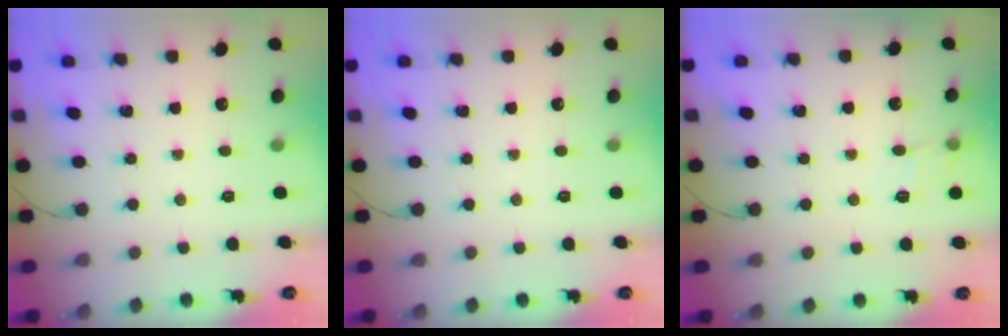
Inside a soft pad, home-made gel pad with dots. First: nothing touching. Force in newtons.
{"total": 0.0}
{"total": 7.1, "press": 6.8, "slide": 1.9}